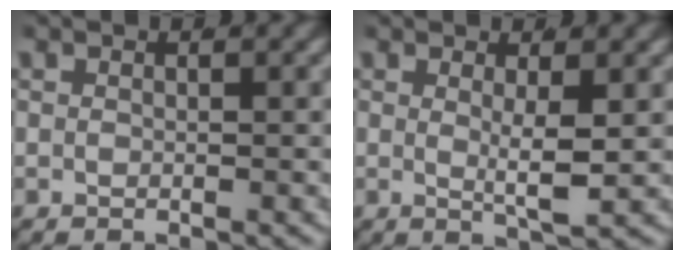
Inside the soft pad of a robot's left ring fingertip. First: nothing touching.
{"total": 2.7, "force": [0.5, 0.0, 2.6], "torque": [-0.045, -0.016, 0.015]}